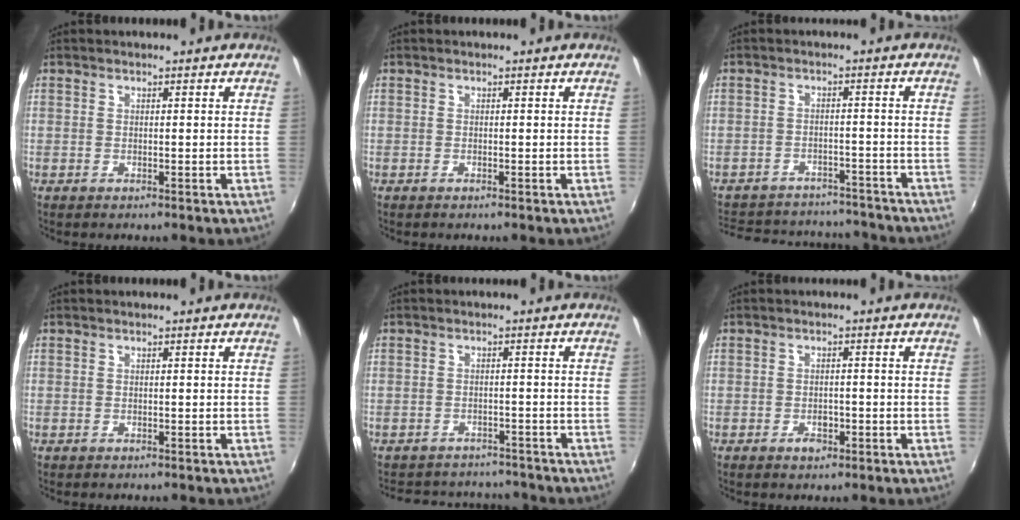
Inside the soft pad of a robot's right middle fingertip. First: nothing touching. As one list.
[{"total": 0.0}, {"total": 18.1, "force": [-15.4, 7.6, 5.8], "torque": [-0.137, 0.037, -0.194]}, {"total": 0.0}, {"total": 9.4, "force": [-8.4, 3.7, 2.0], "torque": [-0.050, 0.019, -0.113]}, {"total": 2.3, "force": [-1.4, 1.5, 1.2], "torque": [-0.022, 0.001, -0.020]}]